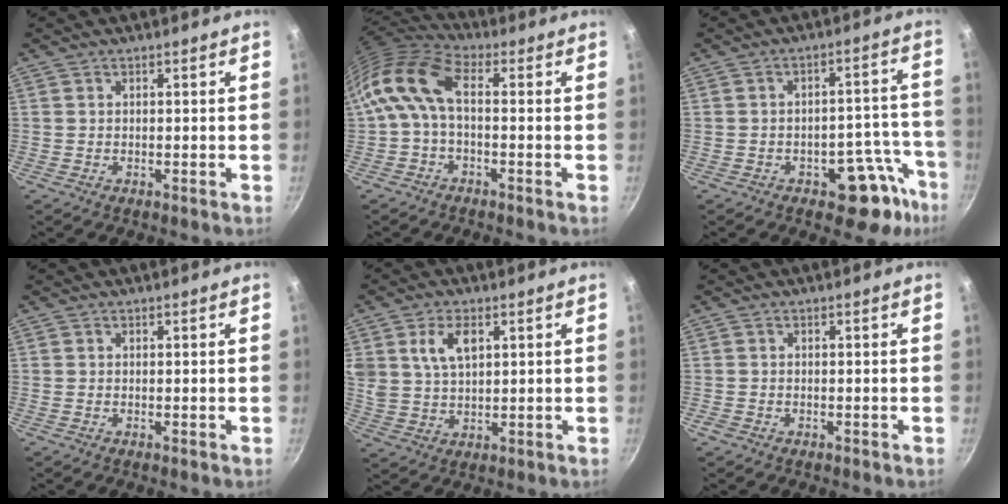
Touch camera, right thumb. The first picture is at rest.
{"total": 11.6, "force": [0.1, 5.6, 10.1], "torque": [-0.213, 0.038, -0.011]}
{"total": 10.9, "force": [-6.2, 5.2, 7.3], "torque": [-0.049, 0.056, -0.076]}
{"total": 0.0}
{"total": 7.5, "force": [2.9, 4.3, 5.4], "torque": [-0.097, -0.008, 0.064]}
{"total": 0.7, "force": [-0.4, 0.6, 0.1], "torque": [-0.003, 0.001, -0.010]}